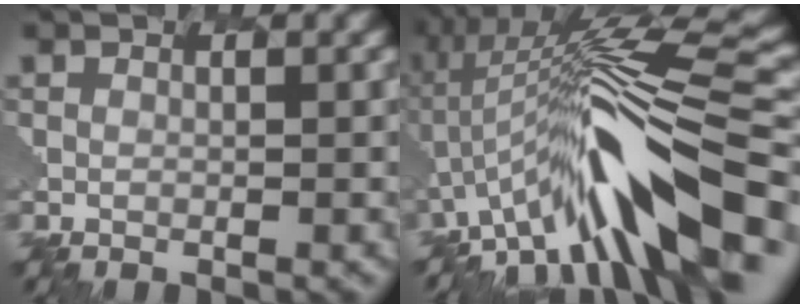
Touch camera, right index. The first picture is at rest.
{"total": 10.5, "force": [-4.0, 1.8, 9.5], "torque": [-0.188, 0.037, -0.080]}